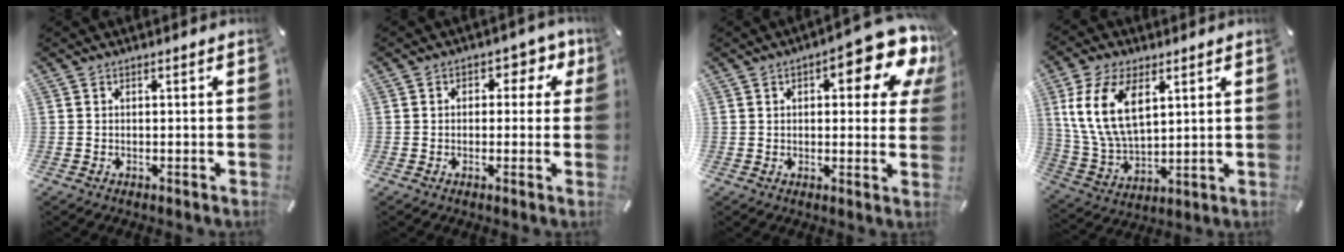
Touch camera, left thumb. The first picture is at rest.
{"total": 4.5, "force": [0.6, 3.4, 2.9], "torque": [-0.030, 0.004, 0.001]}
{"total": 14.8, "force": [6.9, 5.8, 11.8], "torque": [-0.146, -0.042, 0.110]}
{"total": 13.9, "force": [5.3, 8.4, 9.7], "torque": [-0.238, -0.004, 0.095]}